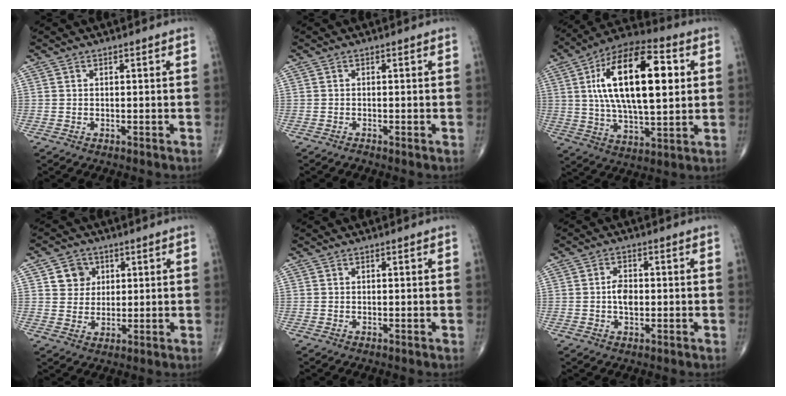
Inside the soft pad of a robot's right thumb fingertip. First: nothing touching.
{"total": 0.6, "force": [-0.4, 0.1, 0.4], "torque": [-0.009, -0.002, -0.011]}
{"total": 23.7, "force": [4.9, 10.3, 20.8], "torque": [-0.344, 0.004, 0.075]}
{"total": 5.6, "force": [2.0, 5.0, 1.7], "torque": [-0.003, -0.005, 0.034]}
{"total": 0.0}
{"total": 3.8, "force": [-0.2, 2.3, 3.0], "torque": [-0.047, 0.005, -0.007]}